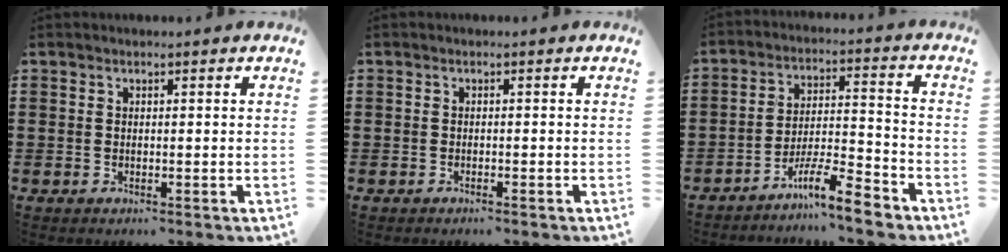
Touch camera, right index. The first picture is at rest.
{"total": 0.6, "force": [-0.5, -0.2, 0.2], "torque": [-0.006, -0.004, -0.010]}
{"total": 8.6, "force": [-6.8, 1.0, 5.1], "torque": [-0.091, 0.009, -0.127]}